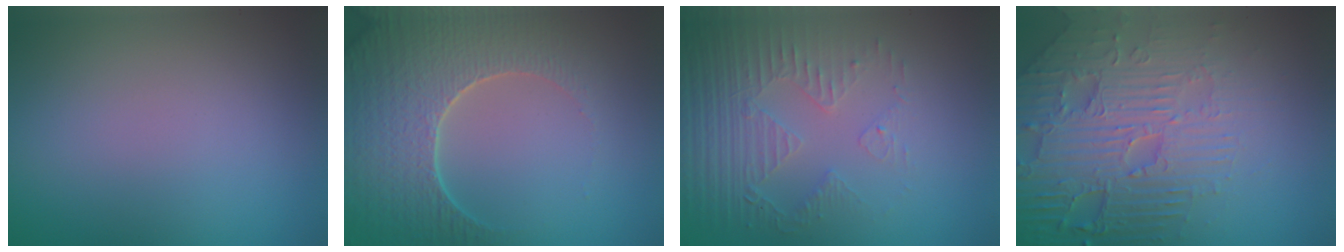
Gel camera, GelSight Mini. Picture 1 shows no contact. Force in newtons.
{"total": 6.9, "press": 5.6, "slide": 3.9}
{"total": 4.2, "press": 3.2, "slide": 2.6}
{"total": 8.4, "press": 6.0, "slide": 5.8}